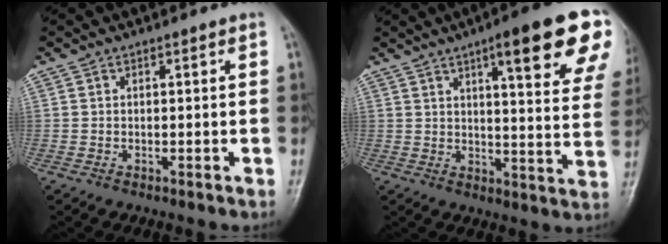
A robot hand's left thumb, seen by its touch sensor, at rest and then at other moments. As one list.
[{"total": 20.3, "force": [10.9, 4.0, 16.7], "torque": [-0.196, -0.035, 0.134]}]